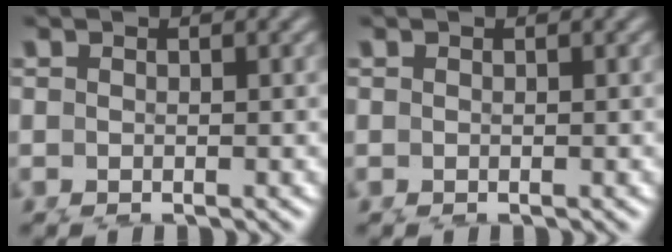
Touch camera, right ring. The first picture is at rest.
{"total": 0.0}